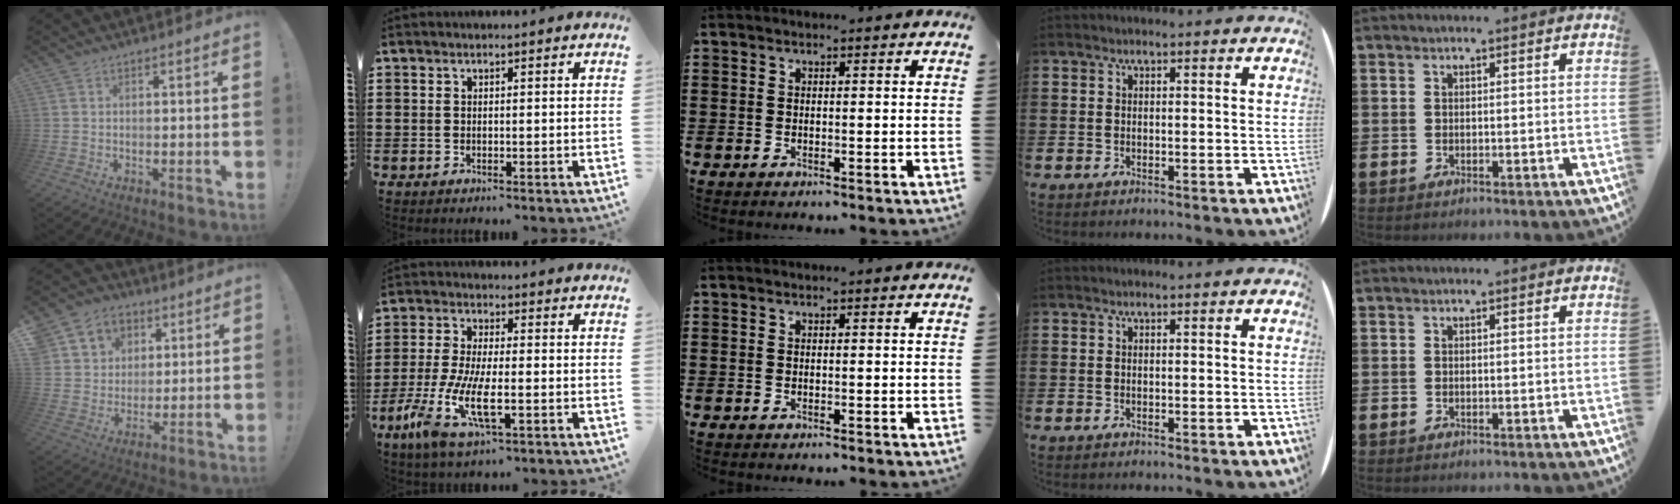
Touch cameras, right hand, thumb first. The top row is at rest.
{"thumb": {"total": 8.7, "force": [3.4, 7.9, 1.3], "torque": [-0.017, -0.023, 0.073]}, "index": {"total": 9.5, "force": [-3.9, 2.6, 8.2], "torque": [-0.189, -0.016, -0.075]}}